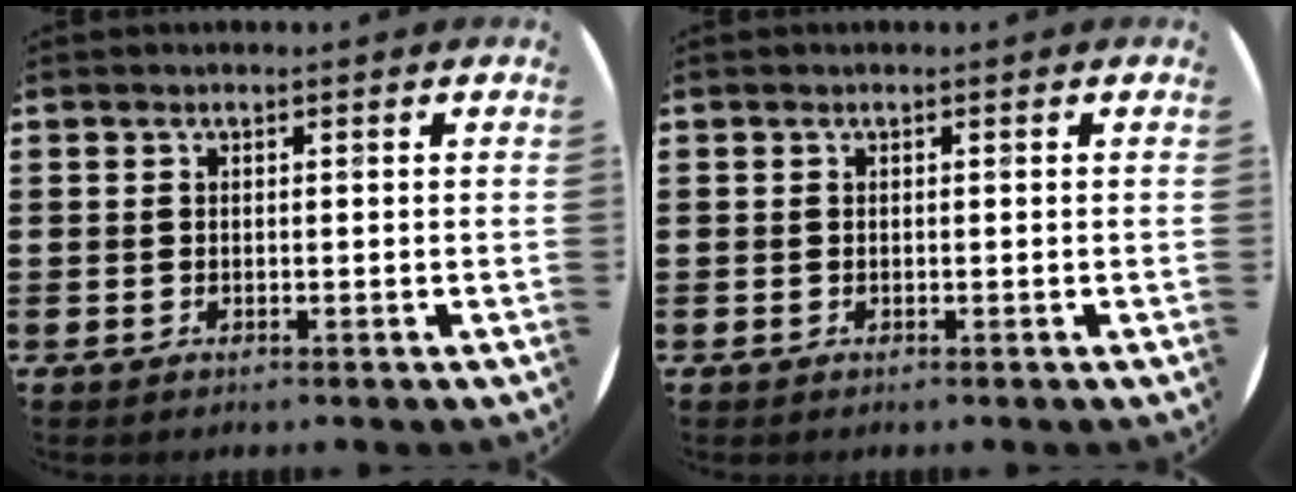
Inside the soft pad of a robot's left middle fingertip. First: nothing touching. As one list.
[{"total": 0.0}]